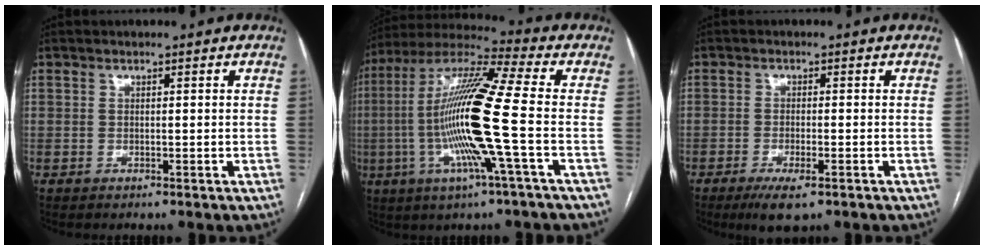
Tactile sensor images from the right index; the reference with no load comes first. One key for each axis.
{"total": 17.8, "fx": -3.0, "fy": -0.4, "fz": 17.5, "tx": -0.351, "ty": -0.004, "tz": -0.071}
{"total": 4.8, "fx": -2.9, "fy": 1.1, "fz": 3.7, "tx": -0.067, "ty": -0.010, "tz": -0.042}